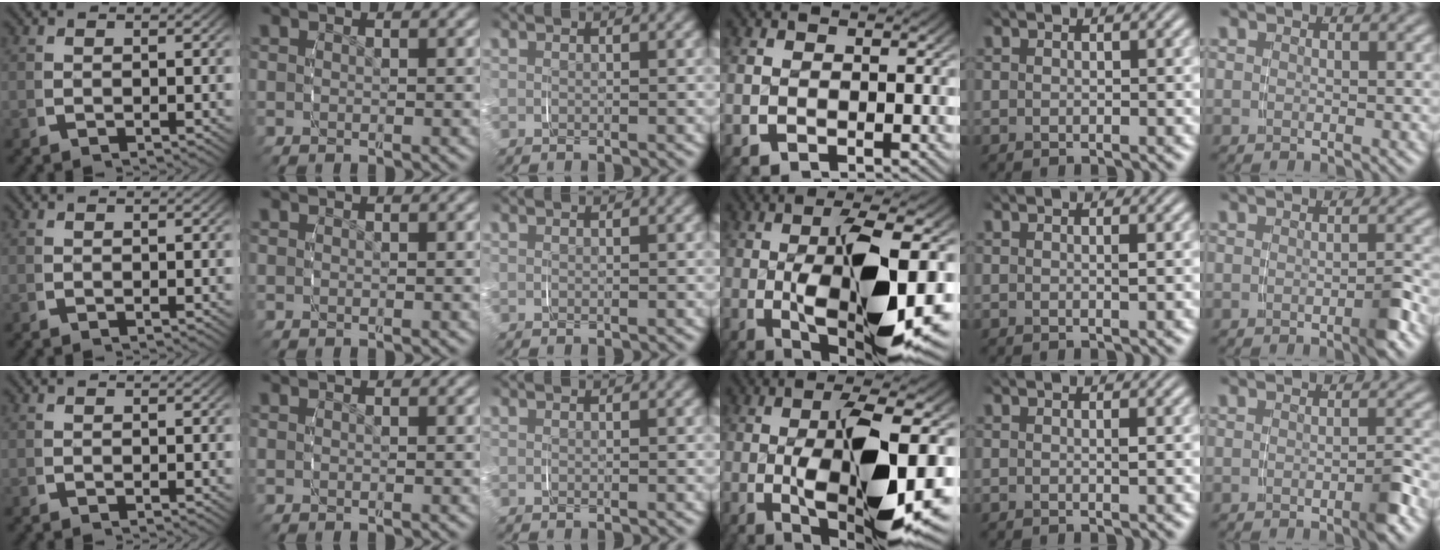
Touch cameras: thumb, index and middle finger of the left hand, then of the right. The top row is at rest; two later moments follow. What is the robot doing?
{"motion": "grasp_and_lifting", "object": "jar lid"}